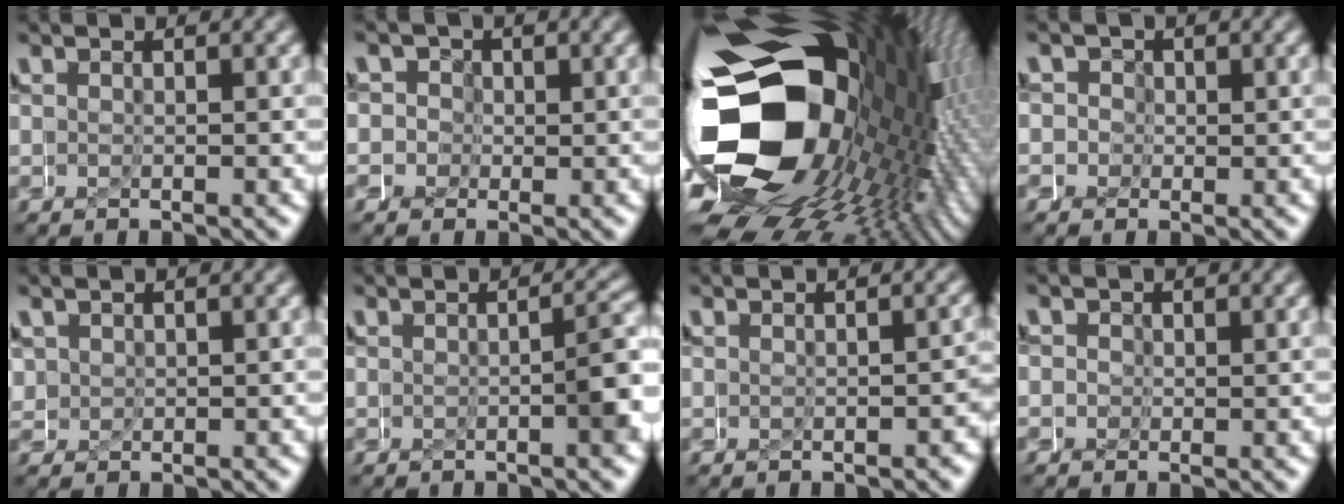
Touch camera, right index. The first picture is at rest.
{"total": 6.8, "force": [-1.4, 6.4, 1.7], "torque": [-0.076, -0.027, -0.037]}
{"total": 37.5, "force": [-1.6, 22.2, 30.2], "torque": [-0.431, -0.042, -0.019]}
{"total": 5.3, "force": [-1.4, 5.0, 1.2], "torque": [-0.056, -0.020, -0.034]}
{"total": 1.5, "force": [0.1, 1.3, 0.6], "torque": [-0.026, -0.003, 0.003]}
{"total": 2.6, "force": [-0.8, 0.9, 2.3], "torque": [-0.022, 0.008, -0.017]}
{"total": 0.6, "force": [-0.5, 0.2, 0.3], "torque": [0.000, 0.001, -0.007]}
{"total": 2.3, "force": [-0.7, 2.1, 0.6], "torque": [-0.030, -0.009, -0.017]}